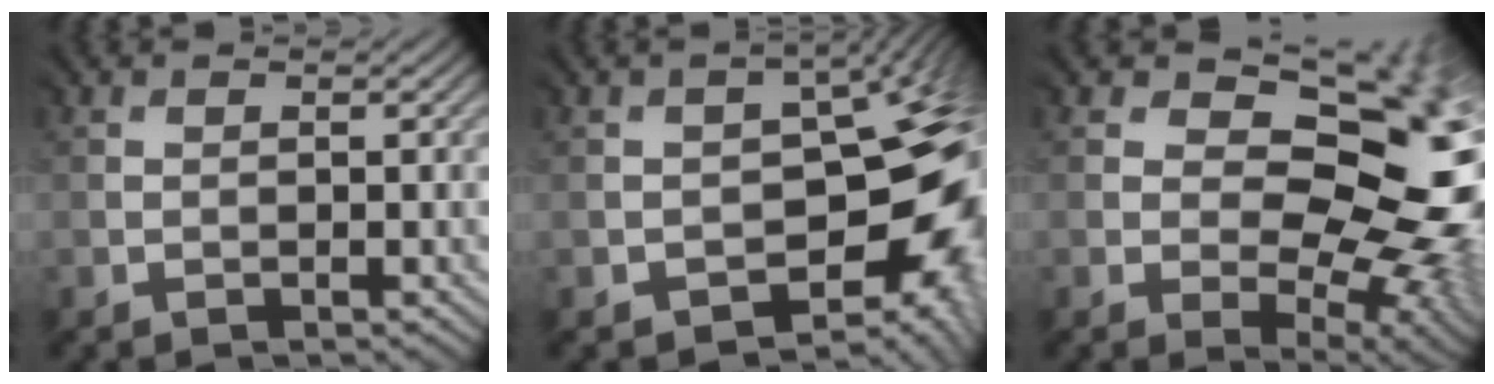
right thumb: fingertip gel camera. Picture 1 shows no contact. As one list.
[{"total": 11.9, "force": [-4.8, 6.9, 8.5], "torque": [-0.076, -0.017, -0.057]}, {"total": 14.9, "force": [1.0, 9.5, 11.4], "torque": [-0.105, -0.007, 0.034]}]